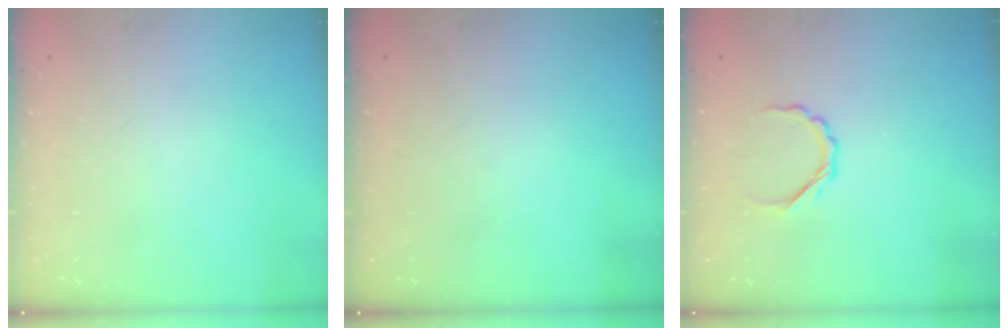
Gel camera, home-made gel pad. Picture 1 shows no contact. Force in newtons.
{"total": 0.0}
{"total": 4.1, "press": 3.9, "slide": 1.1}